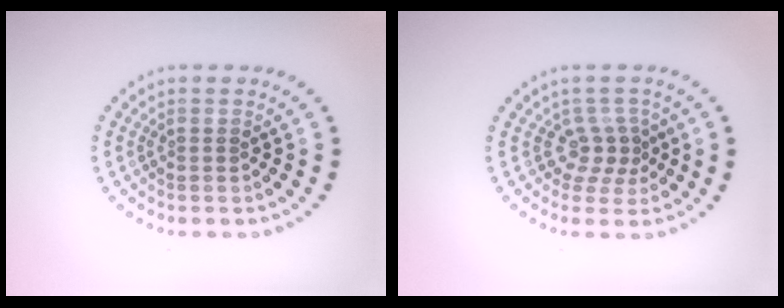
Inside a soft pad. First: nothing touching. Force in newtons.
{"total": 2.5, "press": 1.7, "slide": 1.8}